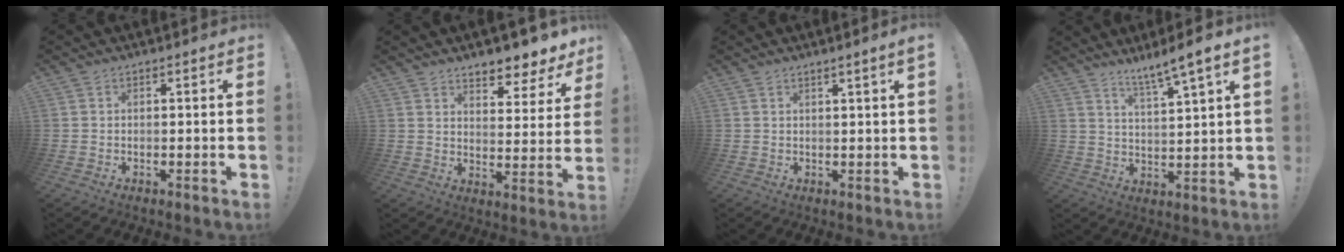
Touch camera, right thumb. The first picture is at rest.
{"total": 7.6, "force": [6.9, 2.3, 2.4], "torque": [-0.019, -0.068, 0.123]}
{"total": 2.1, "force": [1.3, -0.6, 1.5], "torque": [-0.022, -0.007, 0.019]}
{"total": 7.6, "force": [6.1, -1.0, 4.4], "torque": [-0.070, -0.046, 0.096]}